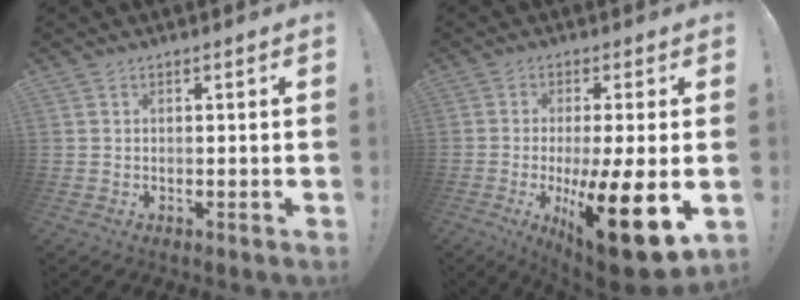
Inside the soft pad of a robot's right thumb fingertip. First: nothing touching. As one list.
[{"total": 17.4, "force": [-4.3, 2.9, 16.6], "torque": [-0.253, 0.001, -0.061]}]